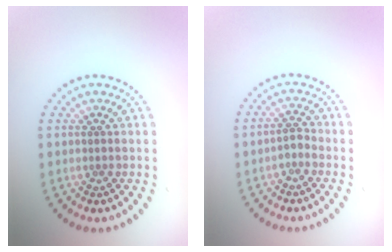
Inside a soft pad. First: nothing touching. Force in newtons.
{"total": 1.2, "press": 1.0, "slide": 0.7}